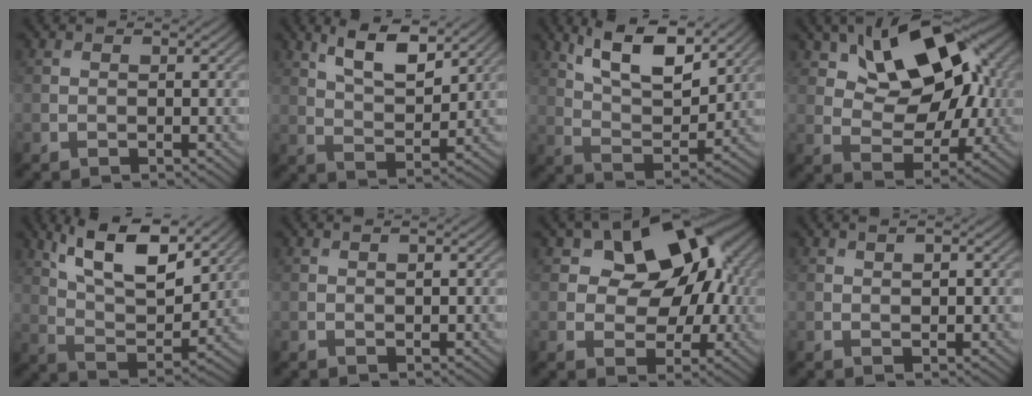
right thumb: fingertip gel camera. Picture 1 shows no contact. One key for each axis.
{"total": 8.4, "fx": 5.2, "fy": 3.0, "fz": 5.9, "tx": -0.112, "ty": -0.005, "tz": 0.100}
{"total": 12.4, "fx": 7.7, "fy": 4.5, "fz": 8.6, "tx": -0.155, "ty": 0.000, "tz": 0.131}
{"total": 14.4, "fx": 5.8, "fy": 8.3, "fz": 10.3, "tx": -0.172, "ty": 0.009, "tz": 0.095}
{"total": 14.2, "fx": 8.6, "fy": 5.2, "fz": 10.1, "tx": -0.187, "ty": 0.001, "tz": 0.143}
{"total": 0.7, "fx": 0.4, "fy": 0.1, "fz": 0.6, "tx": -0.009, "ty": 0.004, "tz": 0.009}
{"total": 12.3, "fx": 3.7, "fy": 8.3, "fz": 8.3, "tx": -0.115, "ty": 0.011, "tz": 0.049}
{"total": 1.7, "fx": 0.8, "fy": 0.6, "fz": 1.4, "tx": -0.023, "ty": 0.000, "tz": 0.018}